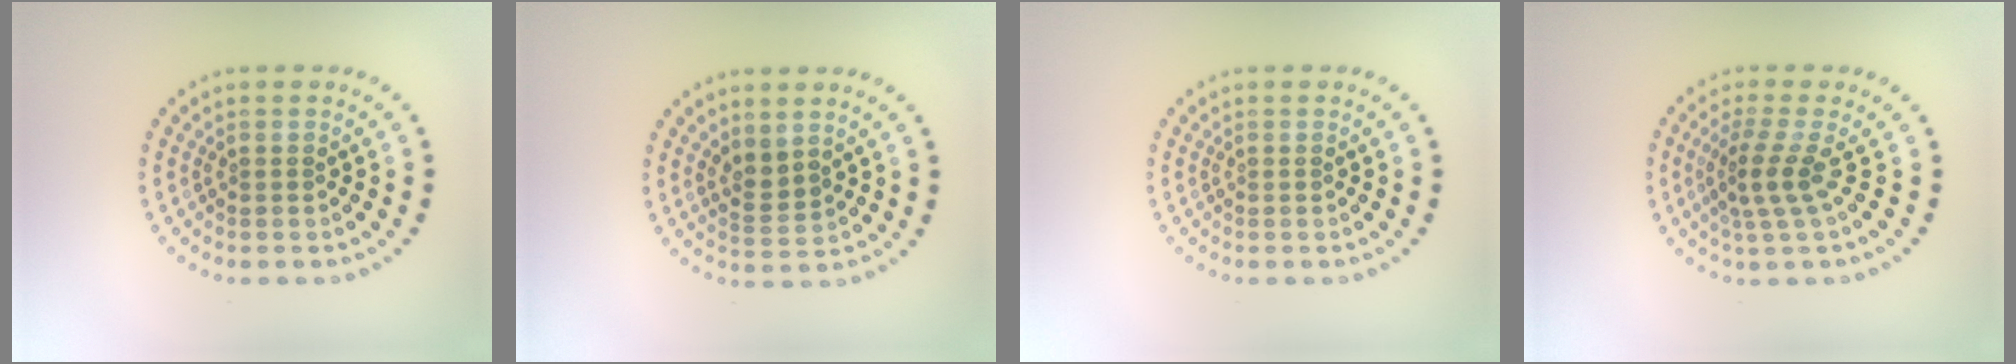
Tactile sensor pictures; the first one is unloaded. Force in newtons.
{"total": 2.1, "press": 1.7, "slide": 1.2}
{"total": 0.0}
{"total": 2.8, "press": 2.0, "slide": 1.9}